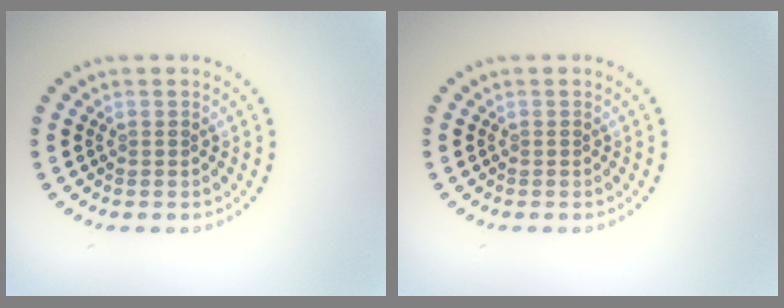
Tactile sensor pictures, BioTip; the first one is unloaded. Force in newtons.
{"total": 0.0}